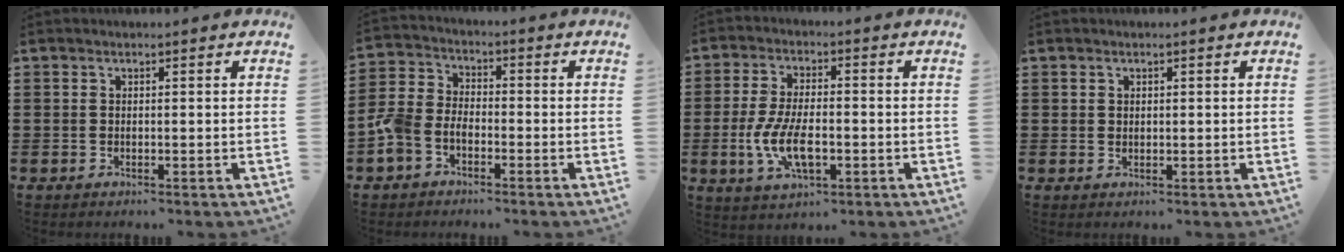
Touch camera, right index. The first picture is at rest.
{"total": 4.8, "force": [-3.1, 2.8, 2.3], "torque": [-0.085, -0.004, -0.073]}
{"total": 8.3, "force": [-2.1, 3.8, 7.1], "torque": [-0.160, -0.005, -0.042]}
{"total": 0.7, "force": [0.5, 0.6, 0.1], "torque": [-0.003, 0.002, 0.010]}